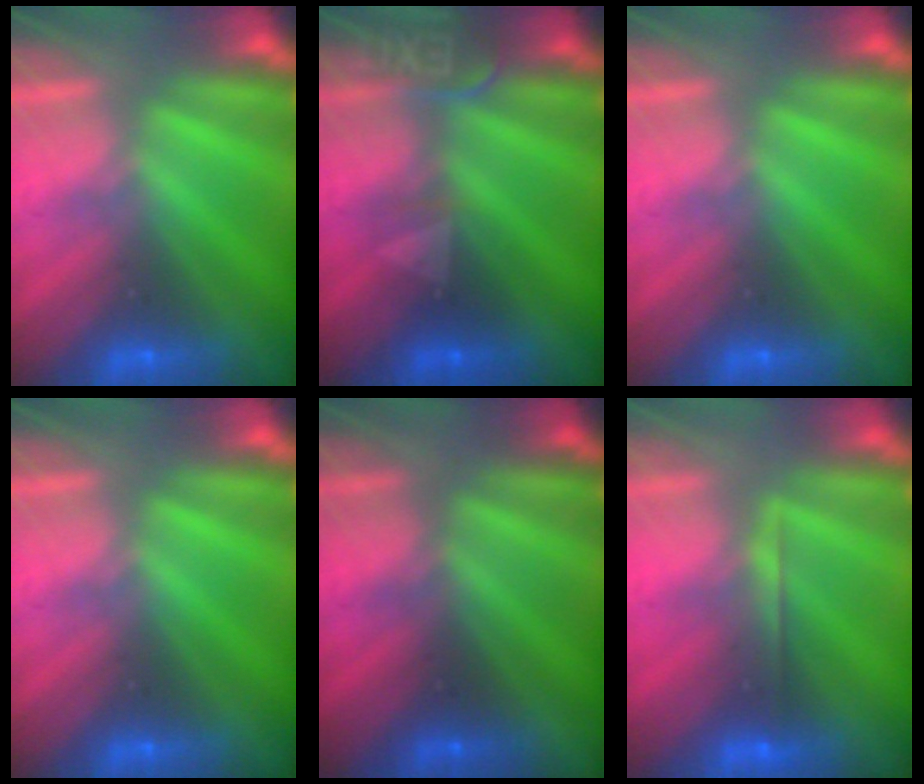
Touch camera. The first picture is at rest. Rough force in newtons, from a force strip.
{"total": 2.4}
{"total": 0.0}
{"total": 0.0}
{"total": 2.0}
{"total": 2.7}